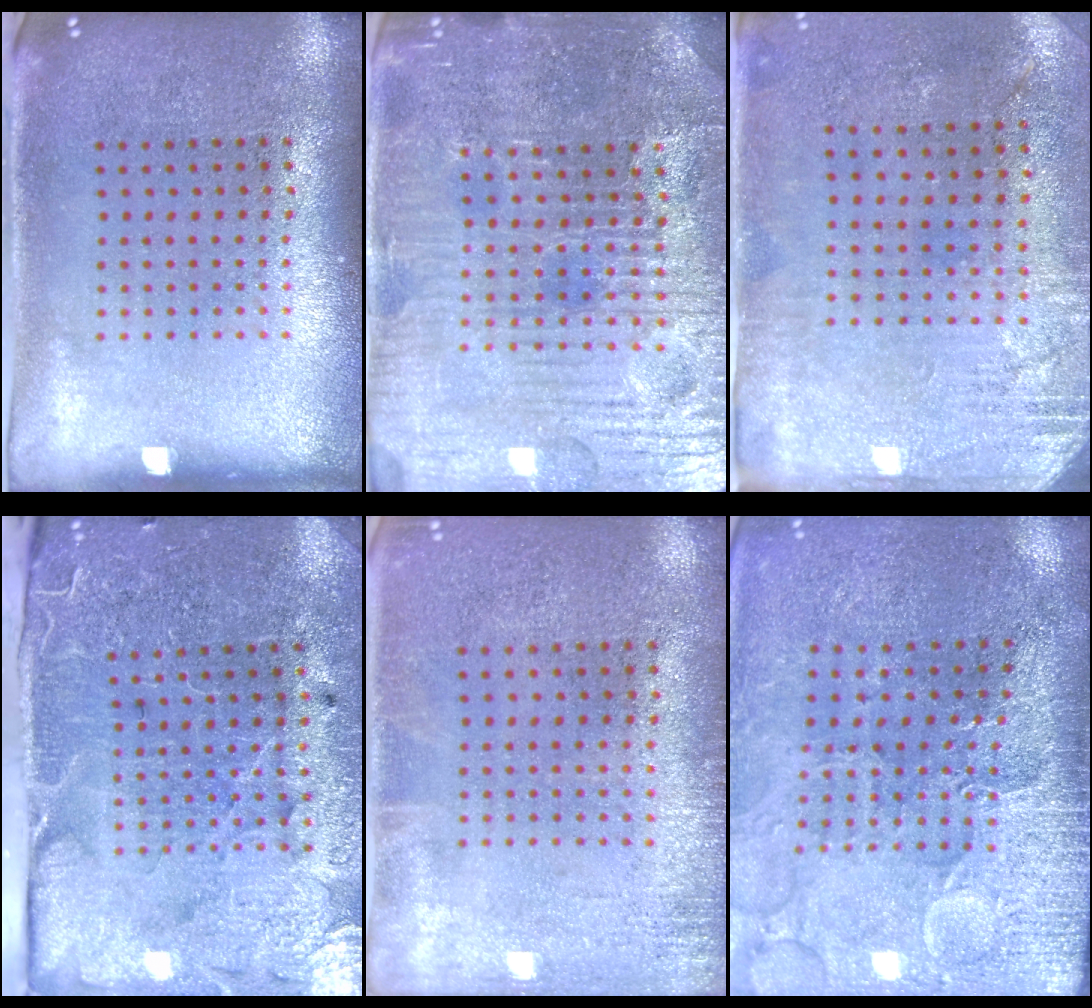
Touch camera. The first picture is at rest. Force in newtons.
{"total": 5.3, "press": 5.0, "slide": 1.5}
{"total": 2.7, "press": 2.3, "slide": 1.4}
{"total": 3.5, "press": 3.4, "slide": 0.7}
{"total": 1.5, "press": 1.5, "slide": 0.2}
{"total": 3.4, "press": 3.4, "slide": 0.4}